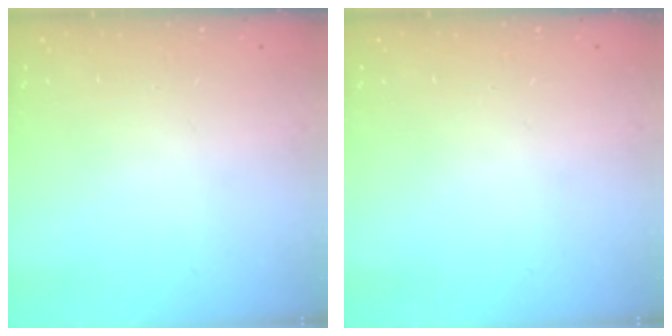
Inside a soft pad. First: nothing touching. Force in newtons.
{"total": 0.0}